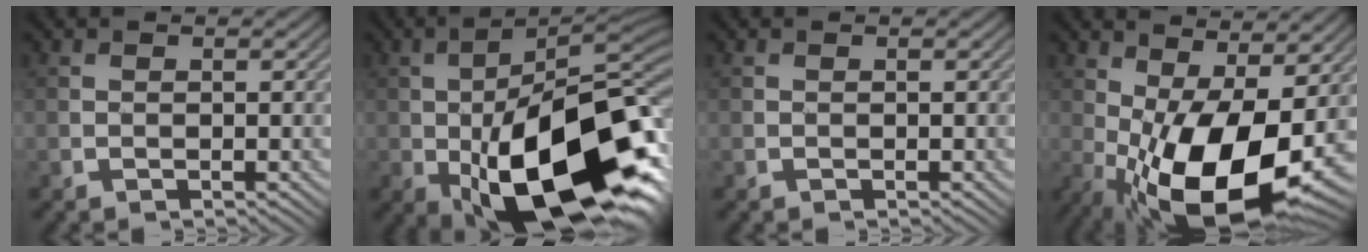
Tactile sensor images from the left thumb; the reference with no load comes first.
{"total": 19.0, "force": [-5.2, 8.9, 16.0], "torque": [-0.243, -0.020, -0.081]}
{"total": 0.0}
{"total": 15.1, "force": [-1.9, 6.6, 13.4], "torque": [-0.232, -0.021, -0.023]}